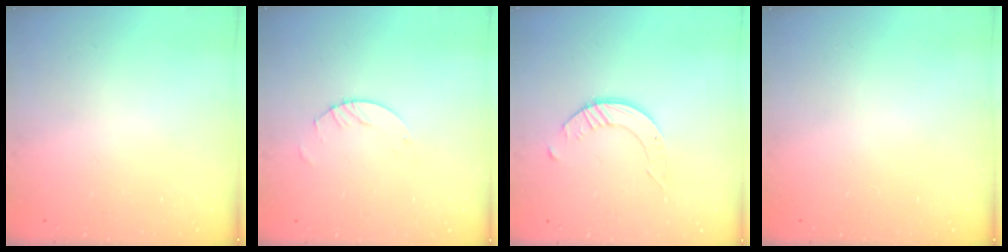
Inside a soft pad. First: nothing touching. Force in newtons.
{"total": 2.5, "press": 2.5, "slide": 0.1}
{"total": 2.4, "press": 2.4, "slide": 0.3}
{"total": 0.0}